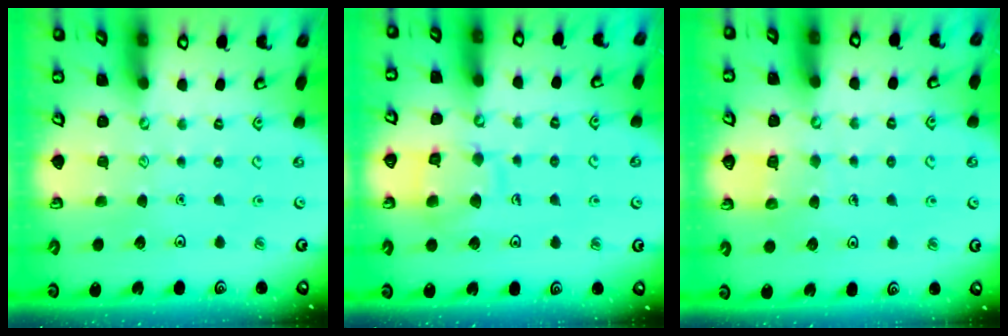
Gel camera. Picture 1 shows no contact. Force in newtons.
{"total": 10.9, "press": 10.9, "slide": 0.8}
{"total": 5.3, "press": 5.3, "slide": 0.5}